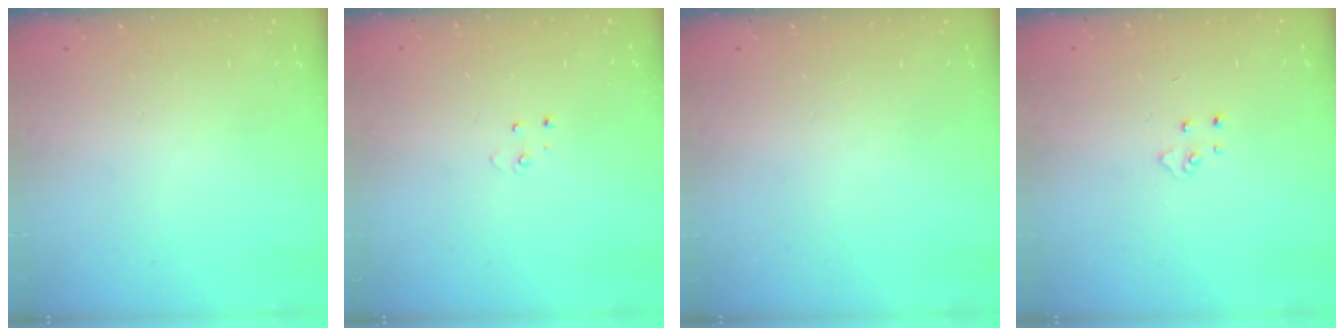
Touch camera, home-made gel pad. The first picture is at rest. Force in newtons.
{"total": 3.0, "press": 2.9, "slide": 0.3}
{"total": 0.0}
{"total": 3.4, "press": 3.4, "slide": 0.4}